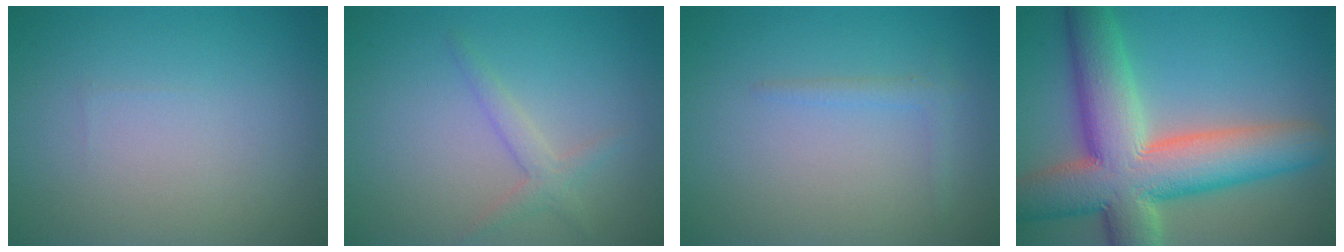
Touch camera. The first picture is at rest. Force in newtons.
{"total": 1.8, "press": 1.8, "slide": 0.1}
{"total": 1.1, "press": 1.1, "slide": 0.1}
{"total": 12.7, "press": 12.6, "slide": 1.0}